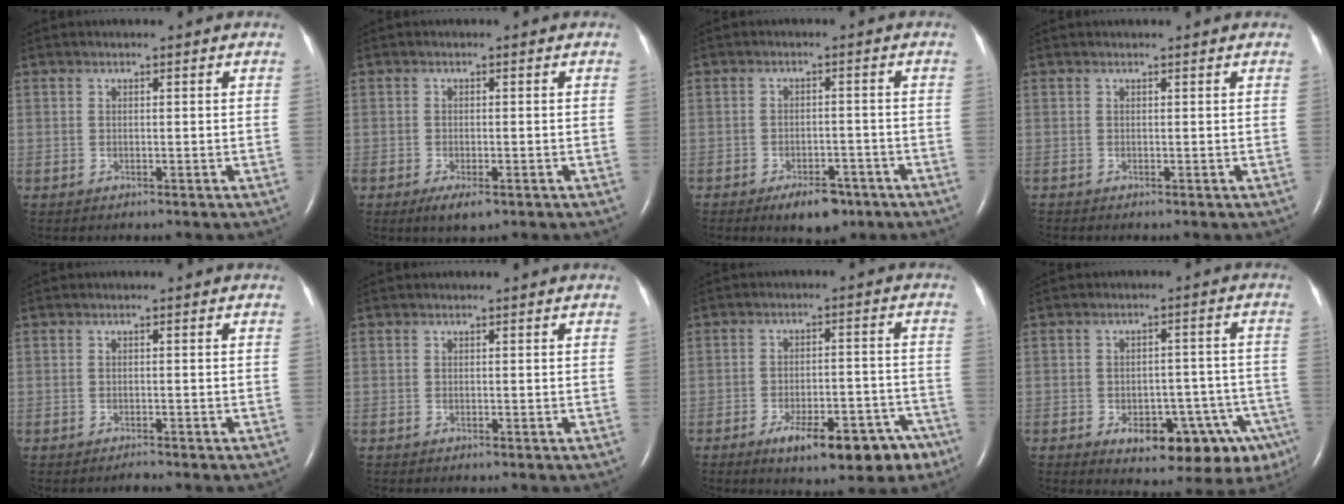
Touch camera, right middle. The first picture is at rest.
{"total": 3.0, "force": [-1.7, 0.9, 2.3], "torque": [-0.041, -0.004, -0.025]}
{"total": 5.7, "force": [-3.9, 2.6, 3.2], "torque": [-0.050, 0.001, -0.053]}
{"total": 0.6, "force": [0.6, 0.0, 0.2], "torque": [-0.013, 0.011, 0.002]}
{"total": 0.7, "force": [-0.6, -0.1, 0.2], "torque": [-0.005, -0.002, -0.009]}
{"total": 0.0}
{"total": 12.1, "force": [-7.8, 4.3, 8.1], "torque": [-0.104, 0.013, -0.106]}
{"total": 13.5, "force": [-7.4, 5.6, 9.8], "torque": [-0.082, 0.026, -0.086]}